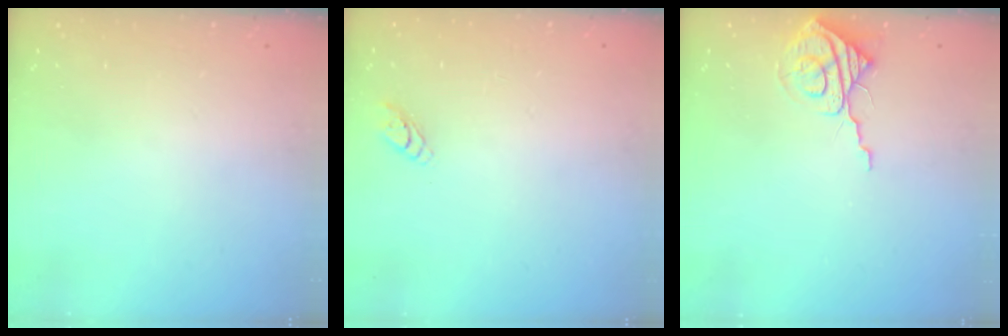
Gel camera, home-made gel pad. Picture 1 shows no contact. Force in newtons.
{"total": 2.8, "press": 2.8, "slide": 0.3}
{"total": 9.1, "press": 9.0, "slide": 1.0}